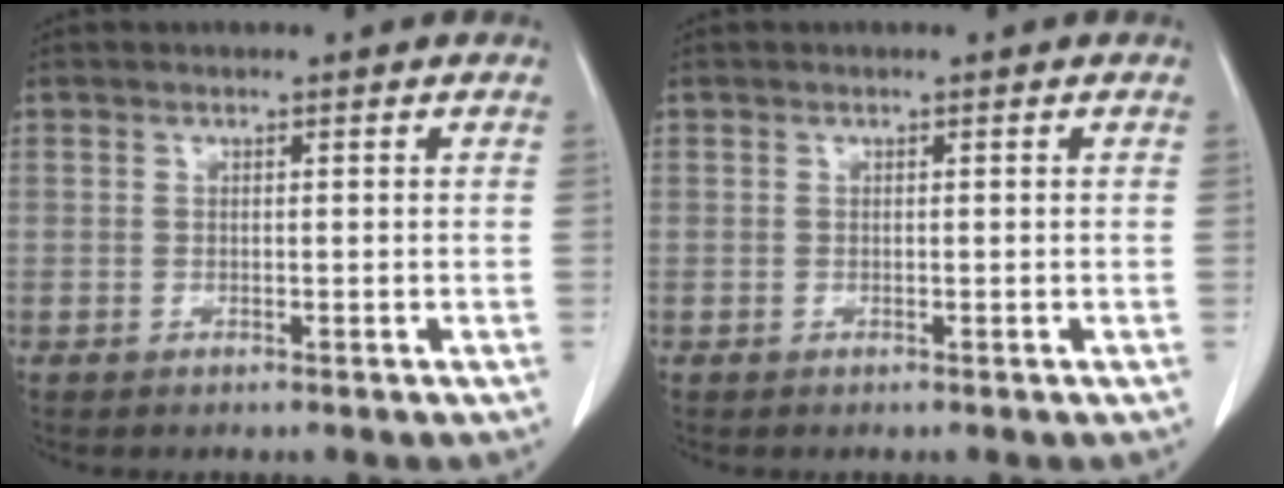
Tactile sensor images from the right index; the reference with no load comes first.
{"total": 0.0}